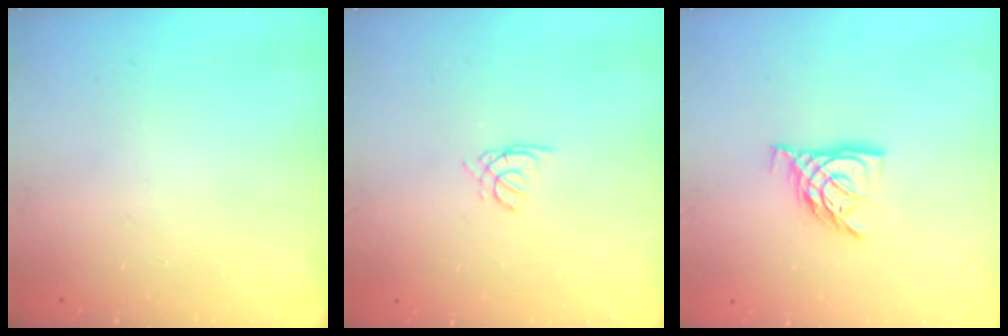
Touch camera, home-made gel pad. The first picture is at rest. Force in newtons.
{"total": 1.5, "press": 1.4, "slide": 0.4}
{"total": 9.2, "press": 9.1, "slide": 0.9}